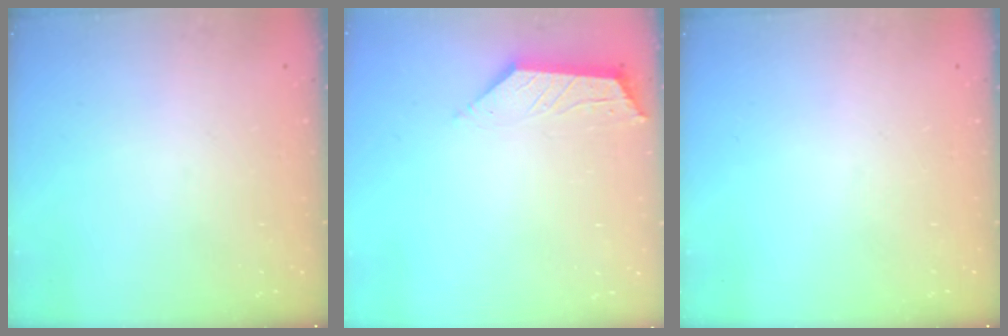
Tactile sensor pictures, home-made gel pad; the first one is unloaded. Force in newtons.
{"total": 3.0, "press": 2.9, "slide": 0.5}
{"total": 0.0}